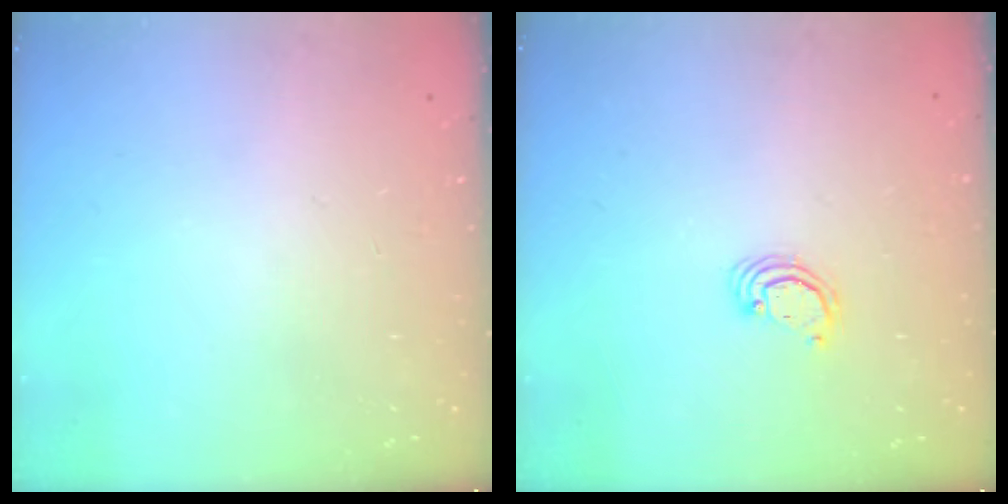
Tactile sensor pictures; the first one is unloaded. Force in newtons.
{"total": 2.3, "press": 2.3, "slide": 0.2}